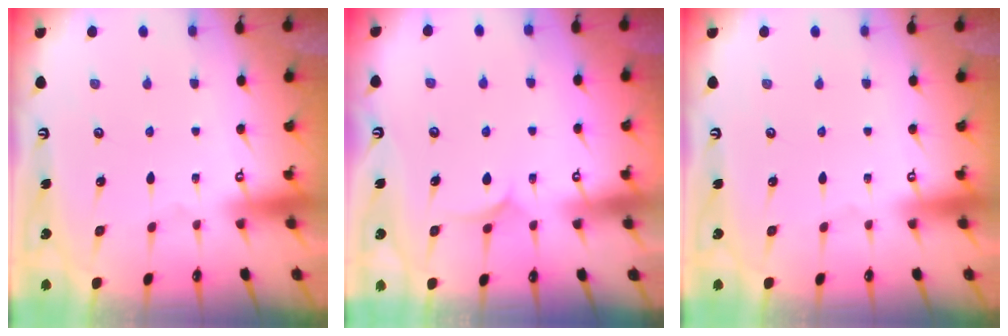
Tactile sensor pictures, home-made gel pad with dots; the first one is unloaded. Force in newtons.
{"total": 5.4, "press": 5.4, "slide": 0.3}
{"total": 0.0}